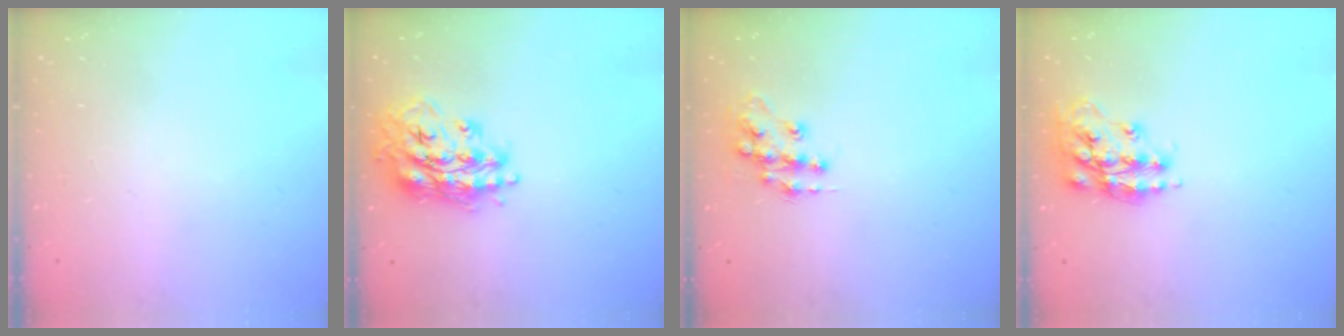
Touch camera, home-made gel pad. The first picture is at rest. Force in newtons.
{"total": 17.1, "press": 17.0, "slide": 1.4}
{"total": 11.5, "press": 11.5, "slide": 0.7}
{"total": 14.5, "press": 14.5, "slide": 1.0}